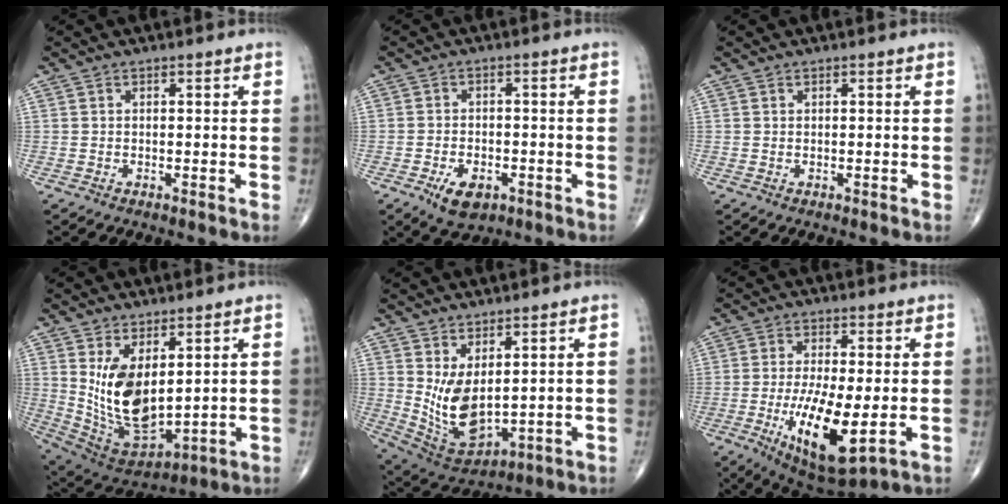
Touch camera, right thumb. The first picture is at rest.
{"total": 6.0, "force": [-2.9, 3.5, 4.0], "torque": [-0.062, 0.007, -0.042]}
{"total": 0.0}
{"total": 14.4, "force": [3.3, 7.4, 11.9], "torque": [-0.206, -0.030, 0.090]}
{"total": 10.8, "force": [1.9, 5.4, 9.2], "torque": [-0.160, -0.029, 0.062]}
{"total": 14.4, "force": [-3.4, 4.7, 13.1], "torque": [-0.237, -0.020, -0.045]}